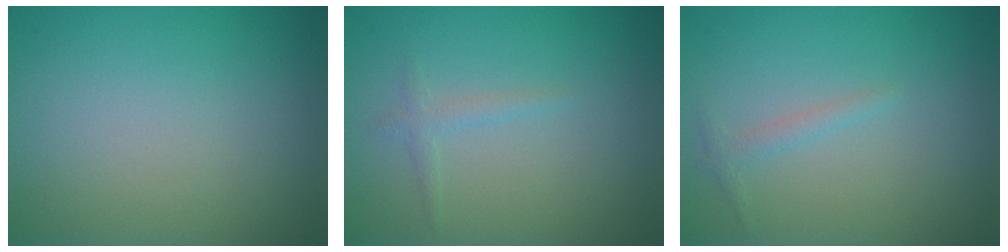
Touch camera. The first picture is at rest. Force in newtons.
{"total": 0.6, "press": 0.6, "slide": 0.1}
{"total": 0.9, "press": 0.9, "slide": 0.1}